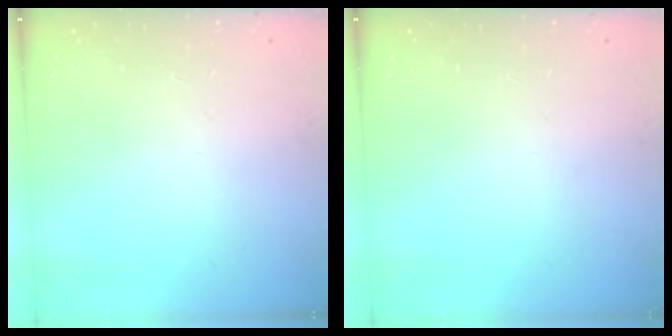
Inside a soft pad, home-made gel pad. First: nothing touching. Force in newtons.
{"total": 0.0}